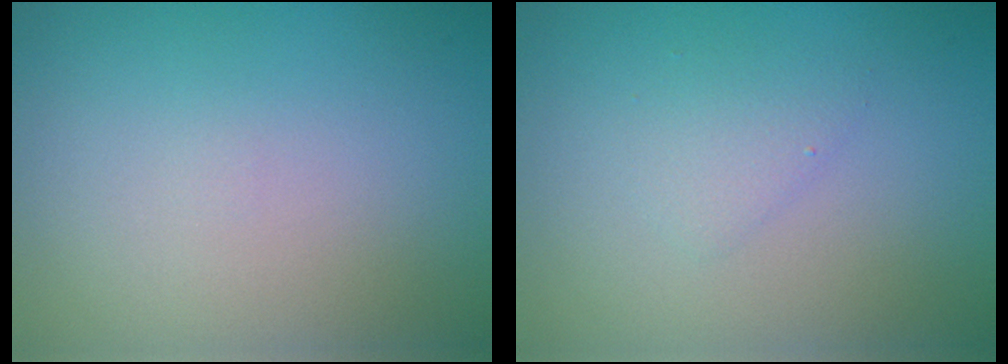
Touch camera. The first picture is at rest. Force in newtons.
{"total": 1.3, "press": 1.3, "slide": 0.1}